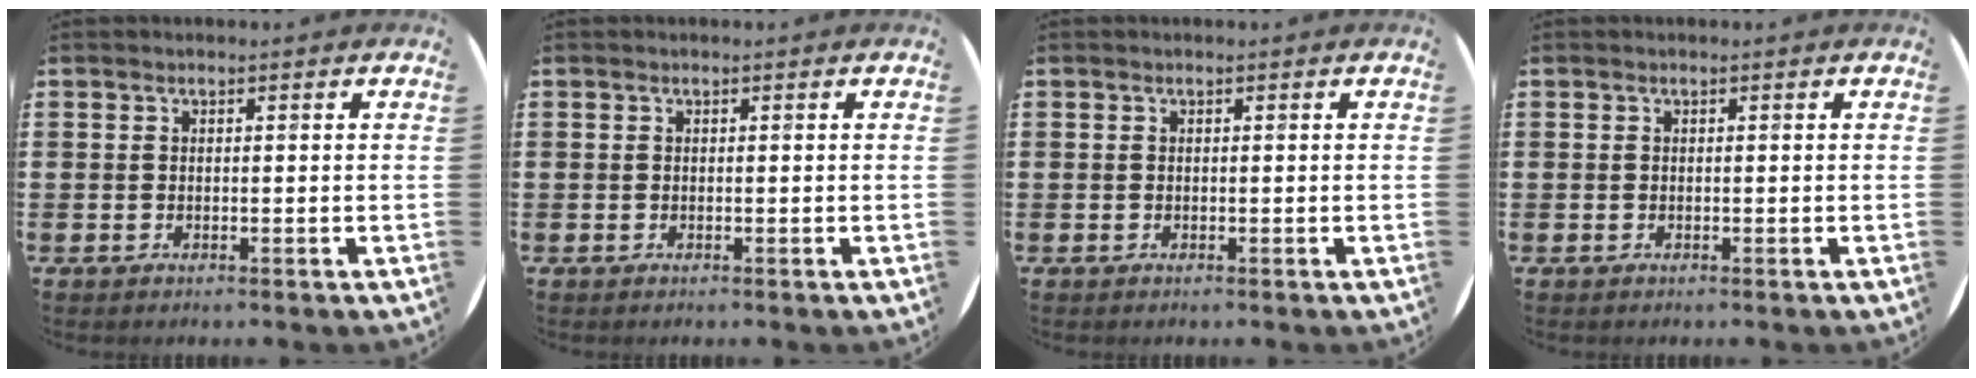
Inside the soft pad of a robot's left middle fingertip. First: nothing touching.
{"total": 0.0}
{"total": 0.0}
{"total": 0.0}